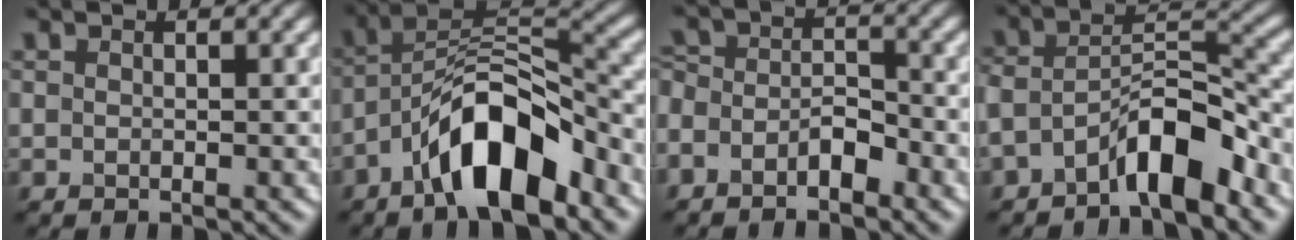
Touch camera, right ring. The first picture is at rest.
{"total": 9.3, "force": [-5.2, 3.4, 7.0], "torque": [-0.110, 0.020, -0.094]}
{"total": 3.2, "force": [-2.1, 1.4, 1.9], "torque": [-0.033, 0.009, -0.044]}
{"total": 6.6, "force": [-4.1, 2.1, 4.7], "torque": [-0.081, 0.012, -0.078]}